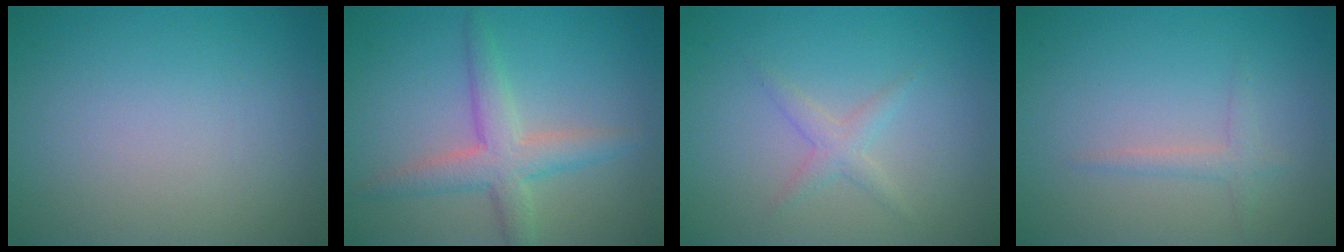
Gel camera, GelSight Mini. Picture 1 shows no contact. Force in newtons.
{"total": 4.0, "press": 4.0, "slide": 0.2}
{"total": 1.6, "press": 1.6, "slide": 0.1}
{"total": 1.3, "press": 1.3, "slide": 0.1}